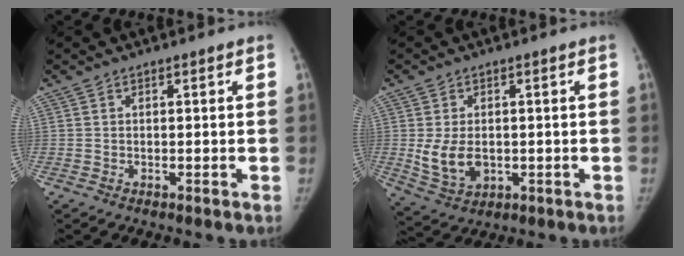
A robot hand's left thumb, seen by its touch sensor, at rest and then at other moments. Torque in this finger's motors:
{"motor_torque": [-0.16, 0.40, 0.11, -0.11, 0.04]}